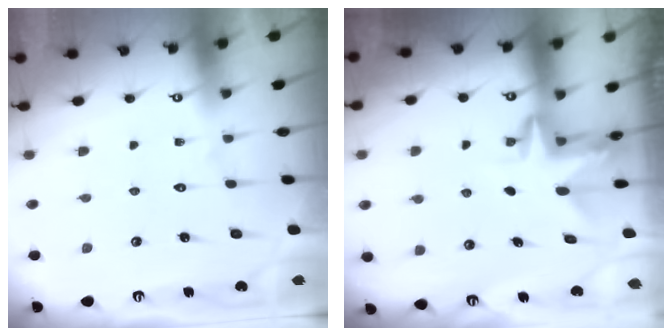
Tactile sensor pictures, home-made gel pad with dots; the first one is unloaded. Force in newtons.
{"total": 3.1, "press": 3.0, "slide": 0.3}